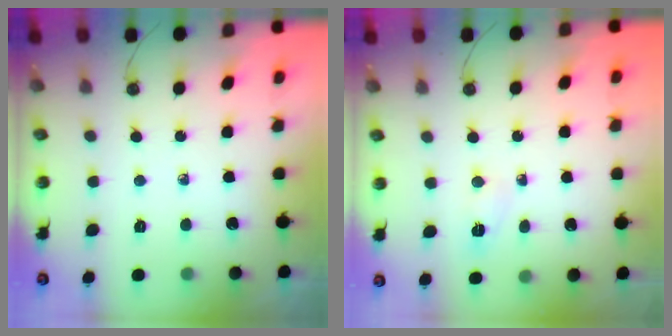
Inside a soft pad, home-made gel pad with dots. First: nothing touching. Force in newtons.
{"total": 2.7, "press": 2.4, "slide": 1.1}